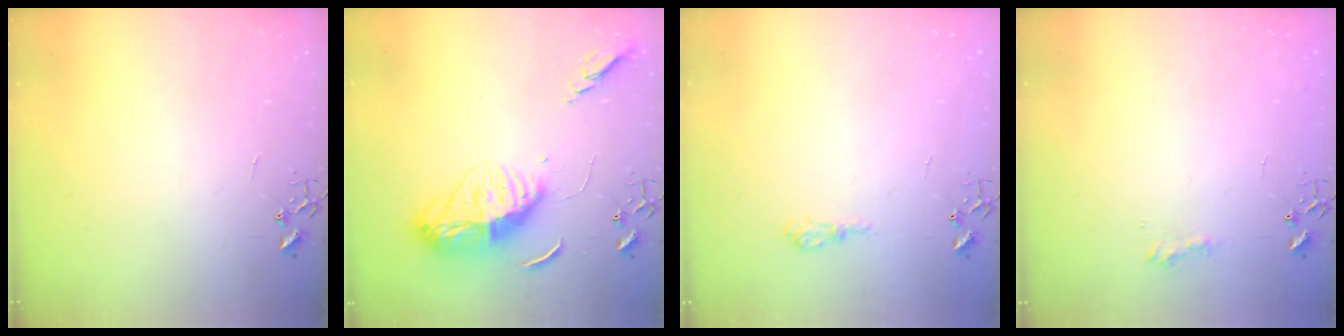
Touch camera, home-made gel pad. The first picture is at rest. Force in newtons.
{"total": 15.6, "press": 15.5, "slide": 1.6}
{"total": 7.1, "press": 7.1, "slide": 0.9}
{"total": 7.8, "press": 7.8, "slide": 0.3}